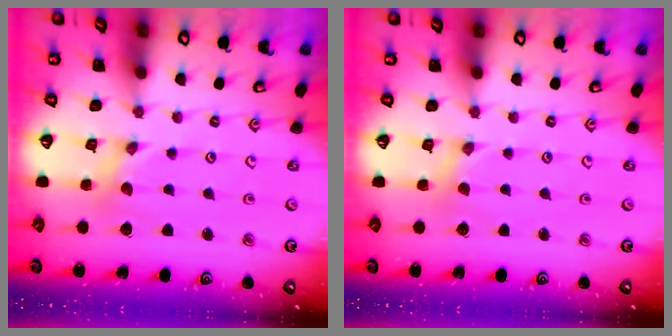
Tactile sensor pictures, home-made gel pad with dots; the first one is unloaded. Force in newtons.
{"total": 1.7, "press": 1.7, "slide": 0.3}